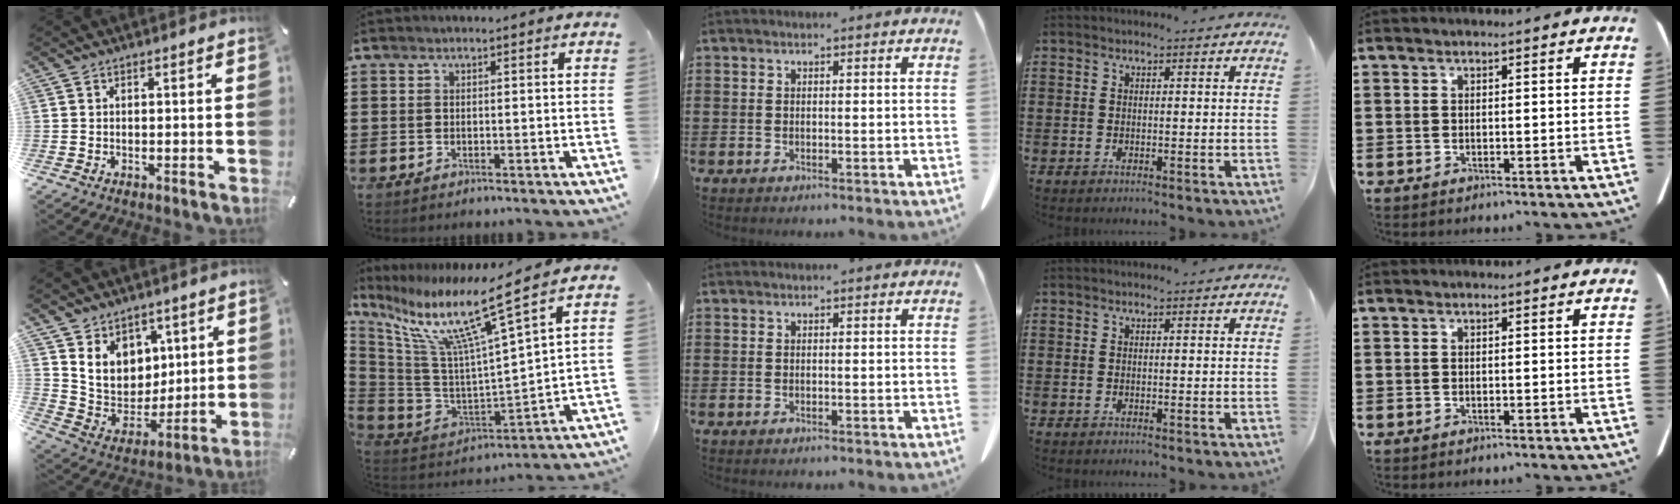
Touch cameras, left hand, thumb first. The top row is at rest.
{"thumb": {"total": 12.2, "force": [5.2, 10.4, 3.9], "torque": [-0.081, -0.038, 0.110]}, "index": {"total": 12.7, "force": [8.1, 0.1, 9.8], "torque": [-0.215, -0.052, 0.122]}}